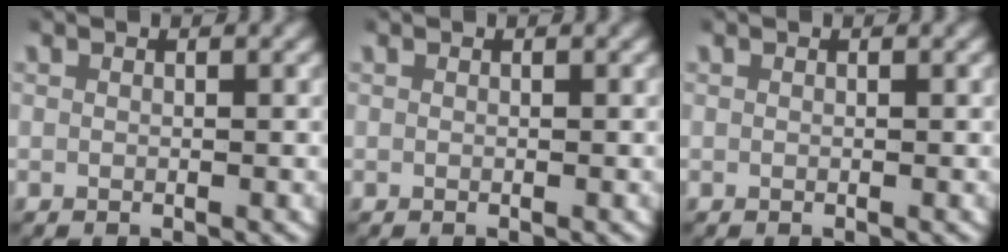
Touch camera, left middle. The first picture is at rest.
{"total": 0.0}
{"total": 0.0}